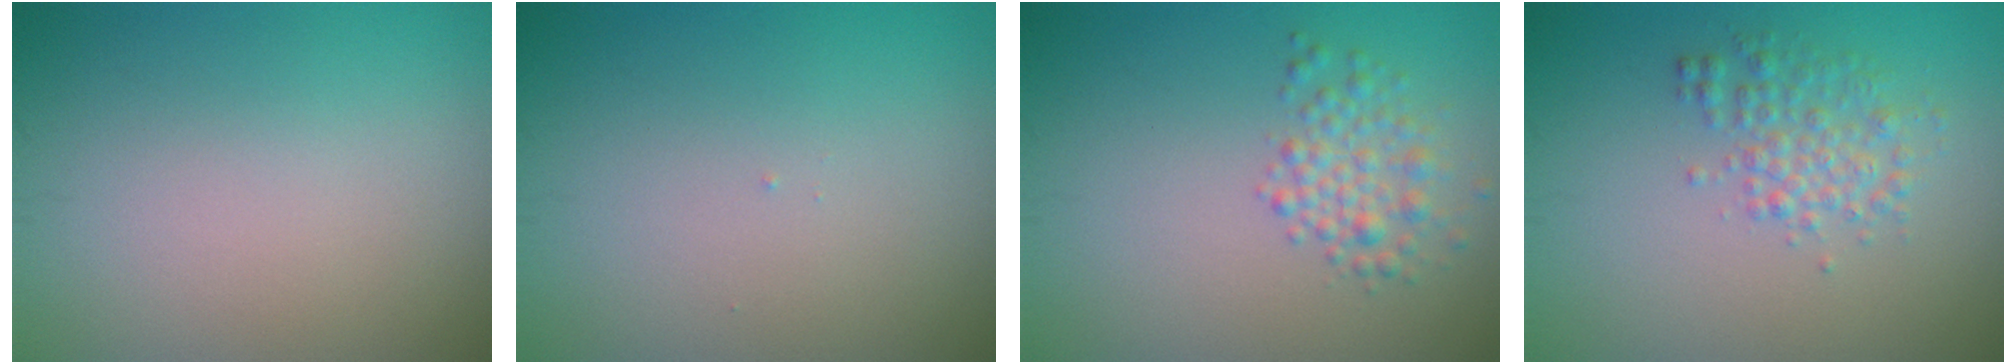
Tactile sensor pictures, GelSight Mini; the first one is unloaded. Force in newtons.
{"total": 0.0}
{"total": 2.5, "press": 2.5, "slide": 0.0}
{"total": 2.5, "press": 2.5, "slide": 0.0}